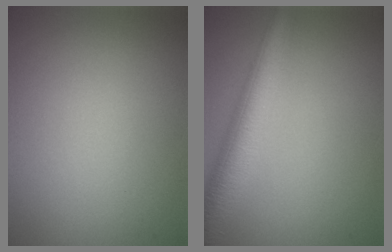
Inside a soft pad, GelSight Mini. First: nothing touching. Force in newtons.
{"total": 6.6, "press": 6.6, "slide": 0.3}